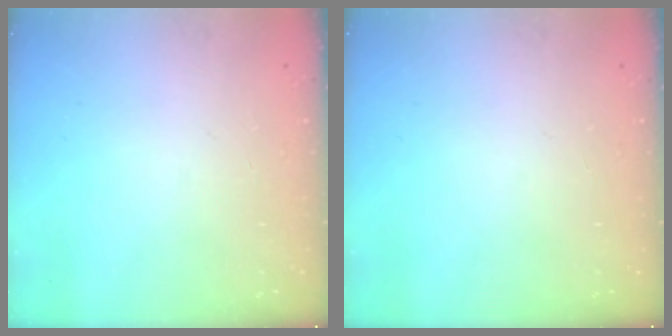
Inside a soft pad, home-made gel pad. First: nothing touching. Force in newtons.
{"total": 0.0}